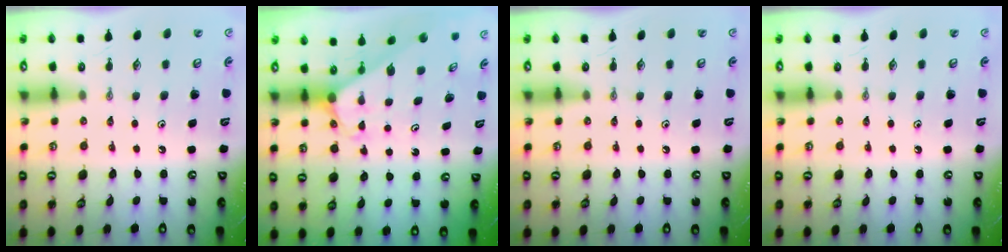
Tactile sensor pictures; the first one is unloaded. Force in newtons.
{"total": 2.0, "press": 2.0, "slide": 0.1}
{"total": 0.0}
{"total": 0.0}